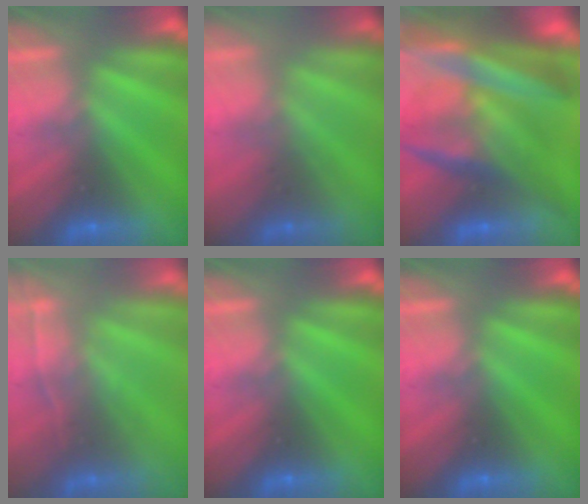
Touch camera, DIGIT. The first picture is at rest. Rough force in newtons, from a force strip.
{"total": 1.4}
{"total": 7.8}
{"total": 2.0}
{"total": 0.0}
{"total": 0.0}